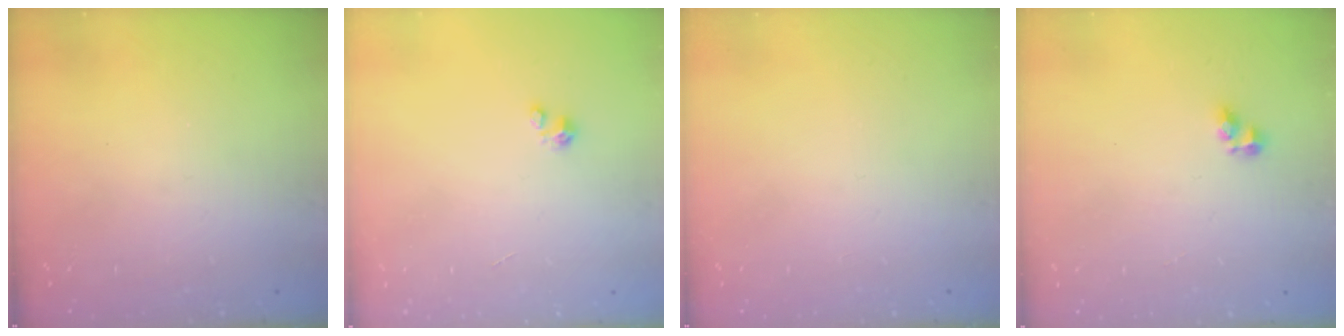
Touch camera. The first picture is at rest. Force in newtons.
{"total": 0.8, "press": 0.7, "slide": 0.3}
{"total": 0.0}
{"total": 5.1, "press": 5.1, "slide": 0.3}